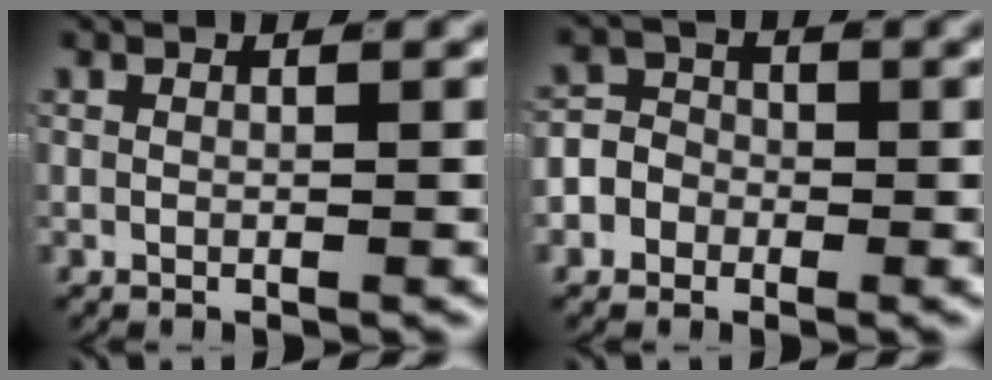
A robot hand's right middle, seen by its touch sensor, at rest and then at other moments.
{"total": 5.3, "force": [-1.3, 4.9, 1.6], "torque": [-0.025, 0.001, -0.035]}